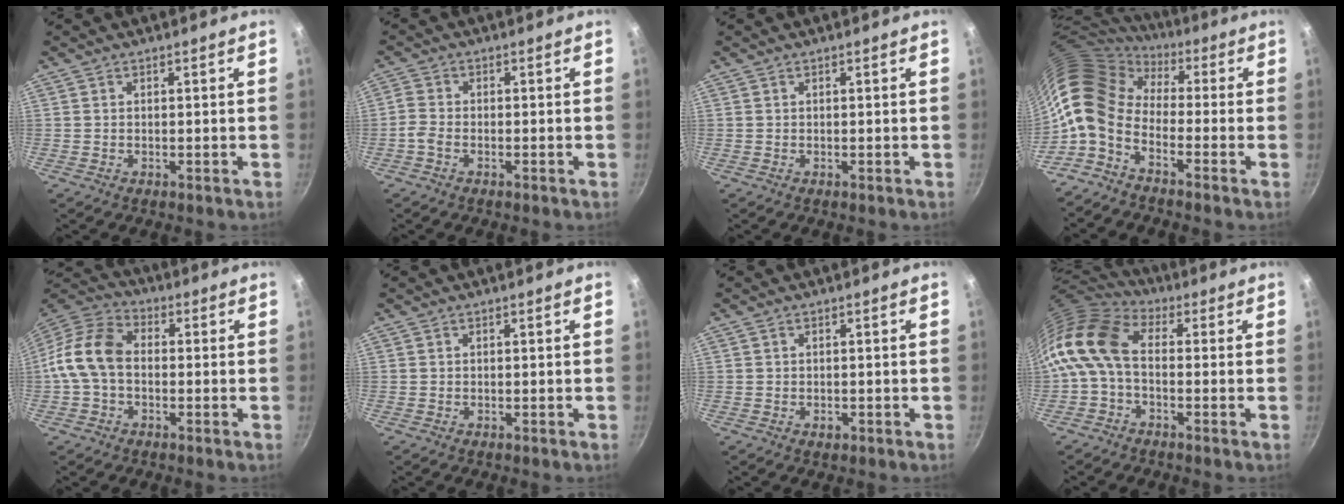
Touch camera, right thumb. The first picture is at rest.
{"total": 2.5, "force": [-1.6, 1.3, 1.5], "torque": [-0.044, 0.012, -0.041]}
{"total": 0.0}
{"total": 12.8, "force": [-1.5, 8.2, 9.8], "torque": [-0.172, 0.018, -0.047]}
{"total": 11.7, "force": [-0.9, 8.1, 8.4], "torque": [-0.150, 0.037, -0.037]}
{"total": 0.0}
{"total": 1.1, "force": [-0.4, 0.8, 0.7], "torque": [-0.006, 0.001, -0.007]}
{"total": 12.1, "force": [-1.3, 7.5, 9.4], "torque": [-0.187, 0.030, -0.046]}